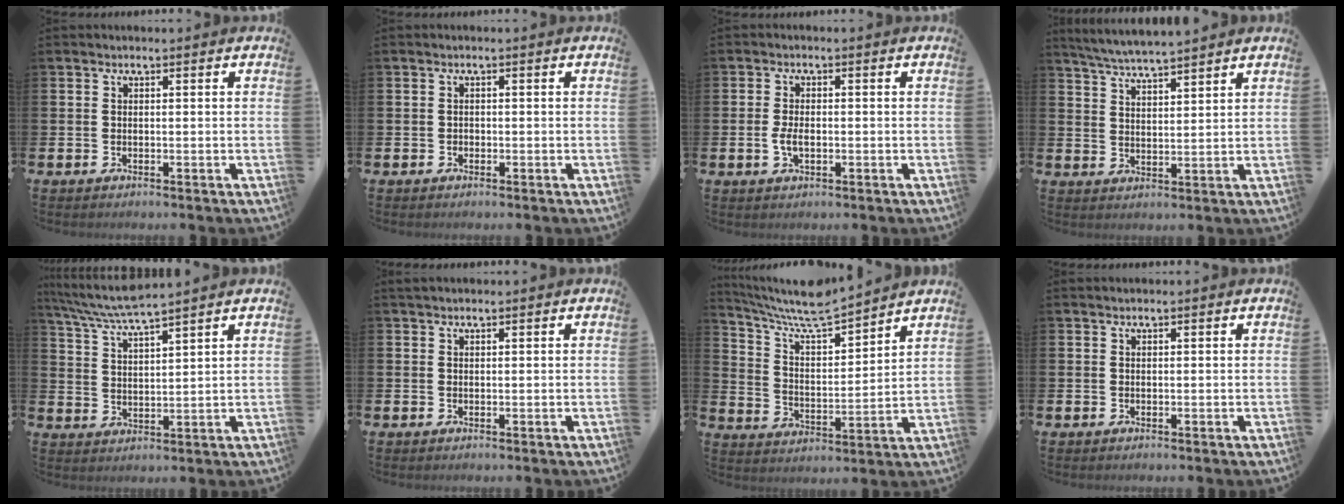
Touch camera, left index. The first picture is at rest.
{"total": 0.6, "force": [-0.2, 0.5, 0.1], "torque": [-0.009, 0.007, -0.005]}
{"total": 2.6, "force": [-0.4, 1.4, 2.2], "torque": [-0.041, 0.004, -0.008]}
{"total": 5.1, "force": [5.0, -0.2, 0.9], "torque": [-0.037, -0.023, 0.090]}
{"total": 5.6, "force": [5.3, -0.3, 1.8], "torque": [-0.060, -0.028, 0.093]}
{"total": 1.0, "force": [0.9, 0.2, 0.3], "torque": [0.004, -0.002, 0.015]}
{"total": 8.2, "force": [7.8, 0.7, 2.4], "torque": [-0.084, -0.057, 0.134]}
{"total": 0.5, "force": [0.5, 0.0, 0.1], "torque": [0.000, 0.000, 0.009]}